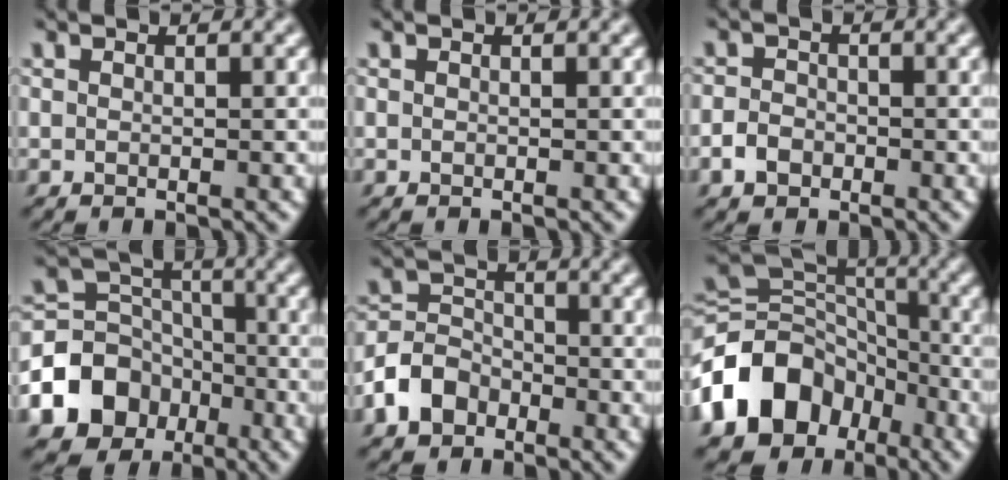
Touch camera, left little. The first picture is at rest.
{"total": 0.0}
{"total": 1.9, "force": [-1.0, 1.5, 0.7], "torque": [-0.010, 0.002, -0.023]}
{"total": 10.7, "force": [-4.9, 8.8, 3.5], "torque": [-0.077, -0.015, -0.112]}
{"total": 4.3, "force": [-2.5, 3.1, 1.6], "torque": [-0.036, 0.005, -0.057]}
{"total": 11.5, "force": [-5.2, 8.7, 5.4], "torque": [-0.120, 0.003, -0.108]}